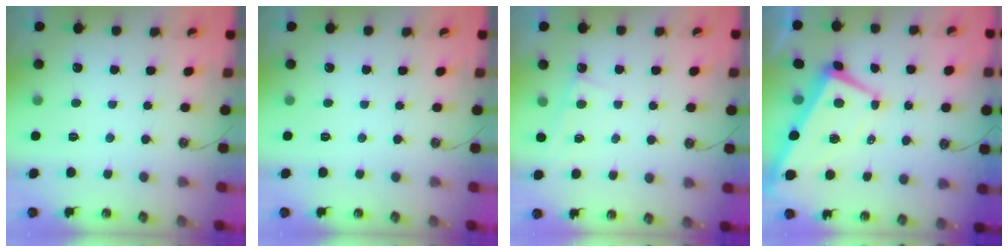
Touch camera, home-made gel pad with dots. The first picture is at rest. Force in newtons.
{"total": 0.0}
{"total": 1.8, "press": 1.8, "slide": 0.3}
{"total": 2.6, "press": 2.3, "slide": 1.1}